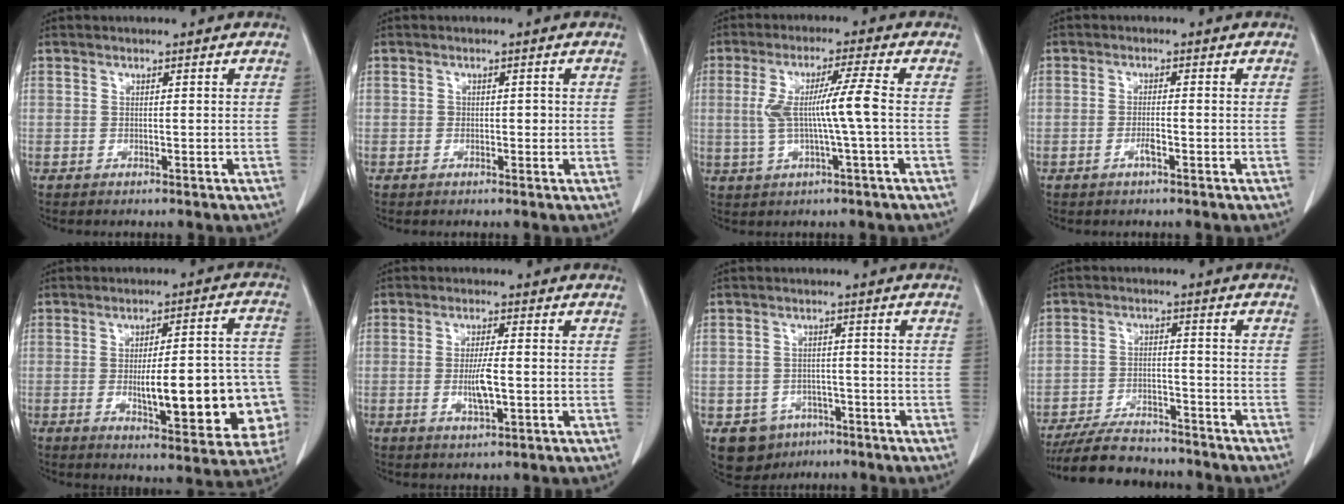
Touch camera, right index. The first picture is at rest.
{"total": 1.4, "force": [-0.1, 1.1, 0.8], "torque": [-0.010, 0.007, -0.002]}
{"total": 7.6, "force": [-0.2, -0.4, 7.6], "torque": [-0.148, 0.008, -0.002]}
{"total": 2.4, "force": [-1.1, 0.4, 2.1], "torque": [-0.037, 0.000, -0.022]}
{"total": 18.8, "force": [-3.7, 4.7, 17.8], "torque": [-0.166, 0.032, -0.029]}
{"total": 4.8, "force": [-0.8, 1.0, 4.7], "torque": [-0.090, -0.006, -0.012]}
{"total": 6.1, "force": [-3.3, 5.0, 1.2], "torque": [-0.014, 0.008, -0.042]}
{"total": 11.3, "force": [-10.1, 3.5, 3.5], "torque": [-0.053, 0.003, -0.162]}